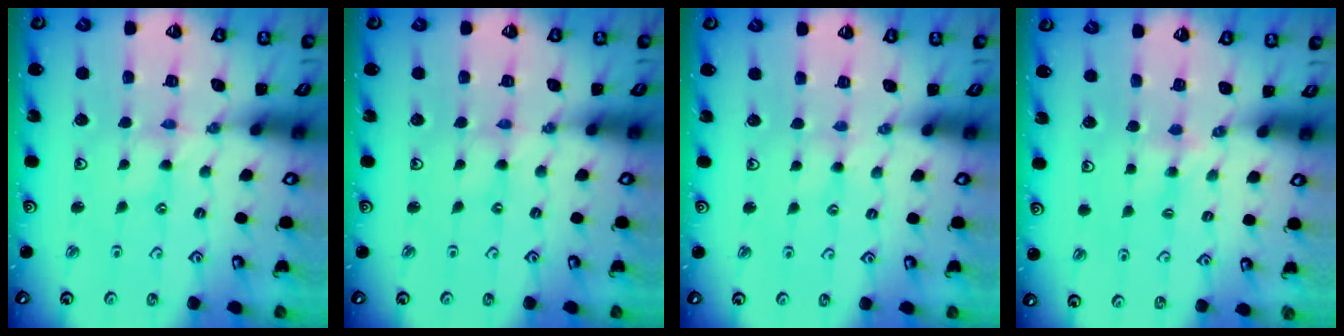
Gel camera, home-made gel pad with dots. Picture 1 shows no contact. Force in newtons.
{"total": 0.0}
{"total": 2.8, "press": 2.7, "slide": 0.4}
{"total": 3.0, "press": 2.9, "slide": 0.4}